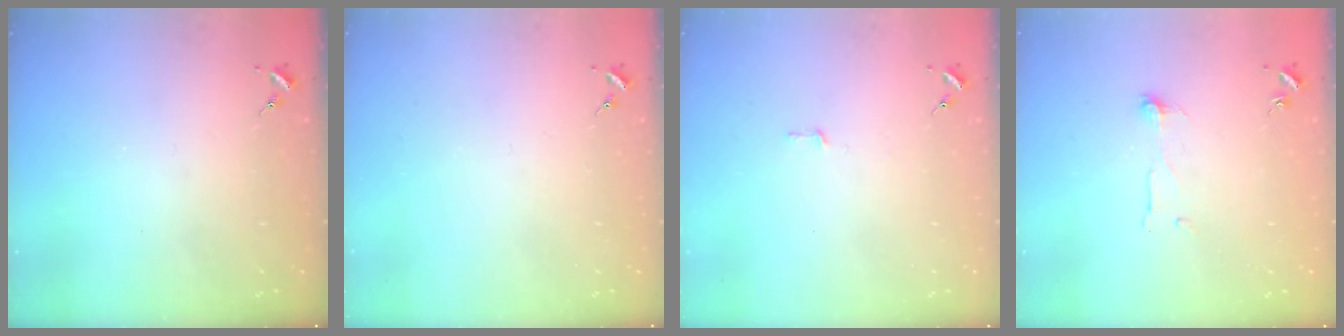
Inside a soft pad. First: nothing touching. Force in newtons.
{"total": 0.0}
{"total": 2.6, "press": 2.6, "slide": 0.2}
{"total": 3.8, "press": 3.8, "slide": 0.3}